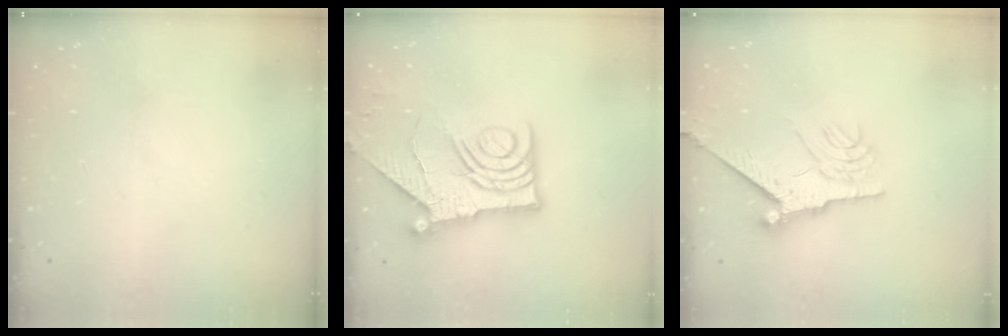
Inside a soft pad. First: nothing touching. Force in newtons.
{"total": 15.5, "press": 15.4, "slide": 1.7}
{"total": 9.3, "press": 9.2, "slide": 1.1}